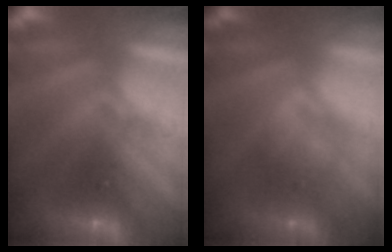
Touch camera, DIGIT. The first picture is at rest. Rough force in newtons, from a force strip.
{"total": 2.0}